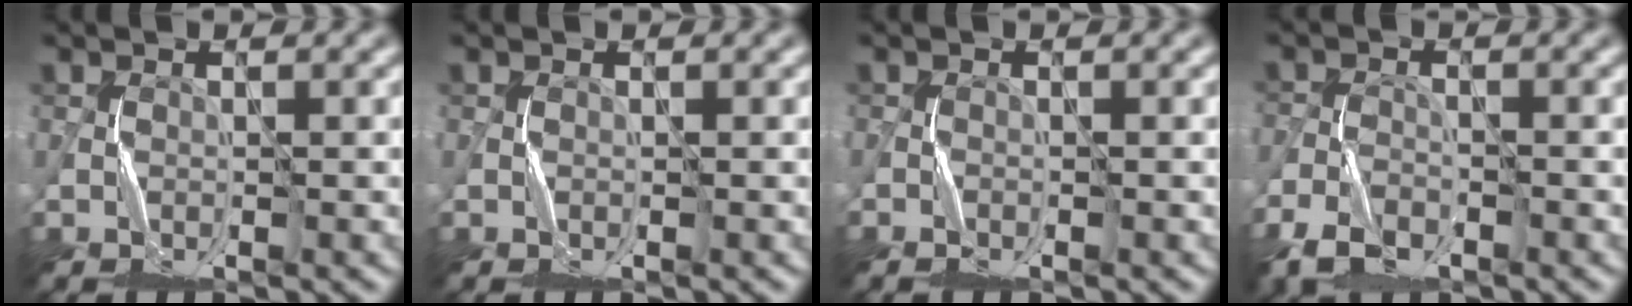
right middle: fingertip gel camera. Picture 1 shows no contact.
{"total": 0.0}
{"total": 0.6, "force": [-0.5, 0.3, 0.2], "torque": [-0.002, 0.000, -0.009]}
{"total": 4.0, "force": [-2.8, 2.0, 2.1], "torque": [-0.044, -0.007, -0.063]}